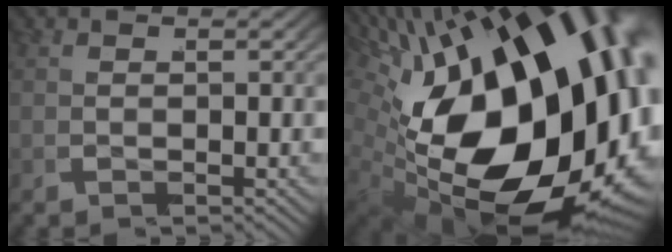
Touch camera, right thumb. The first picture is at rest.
{"total": 33.0, "force": [-2.4, 20.1, 26.1], "torque": [-0.432, -0.067, -0.006]}